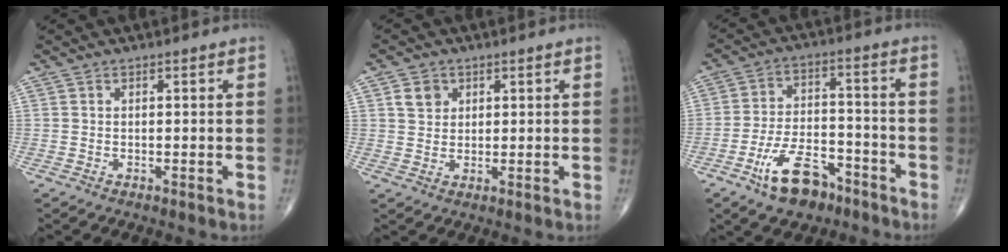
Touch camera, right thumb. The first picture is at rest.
{"total": 3.8, "force": [1.6, 3.1, 1.4], "torque": [-0.010, -0.005, 0.028]}
{"total": 11.3, "force": [-7.0, 5.8, 6.7], "torque": [-0.102, 0.048, -0.122]}